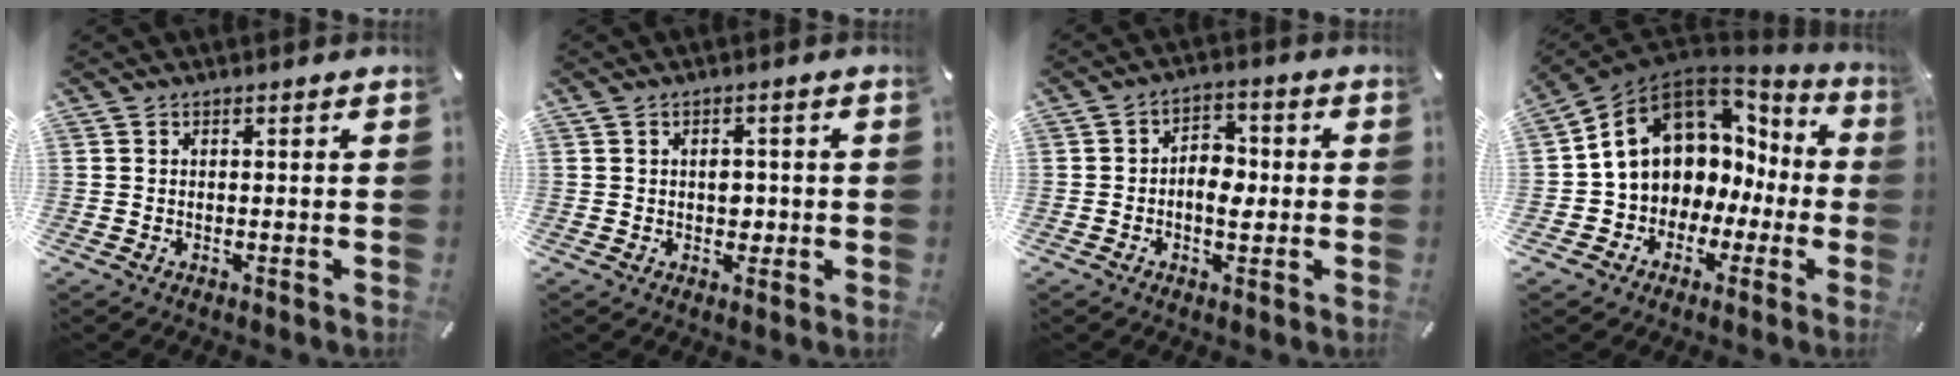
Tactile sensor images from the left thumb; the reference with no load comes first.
{"total": 3.4, "force": [-0.2, 2.6, 2.2], "torque": [-0.017, -0.006, -0.010]}
{"total": 6.4, "force": [-1.3, 4.3, 4.6], "torque": [-0.064, 0.009, -0.025]}
{"total": 12.9, "force": [3.8, 10.3, 6.7], "torque": [-0.132, -0.028, 0.069]}